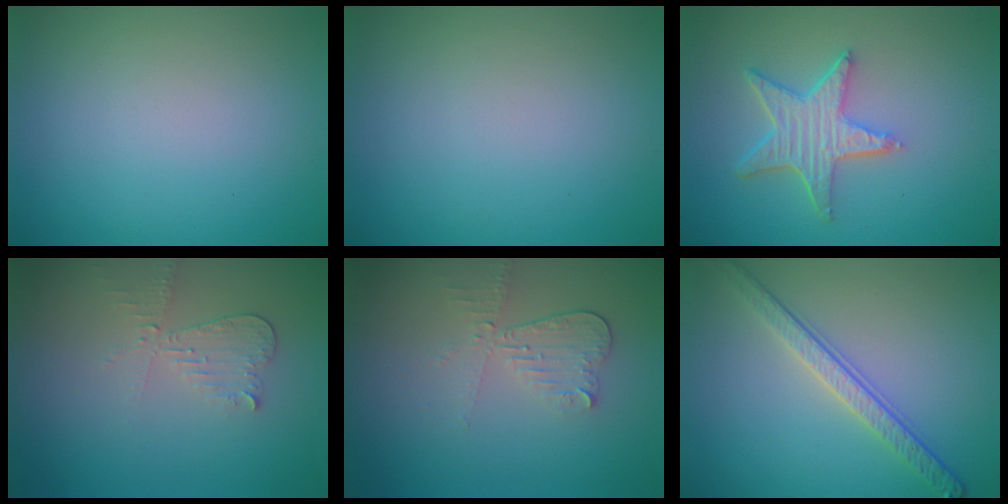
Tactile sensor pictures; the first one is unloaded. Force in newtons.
{"total": 0.0}
{"total": 4.8, "press": 3.9, "slide": 2.8}
{"total": 2.1, "press": 2.1, "slide": 0.1}
{"total": 2.8, "press": 2.5, "slide": 1.3}
{"total": 3.5, "press": 2.8, "slide": 2.0}